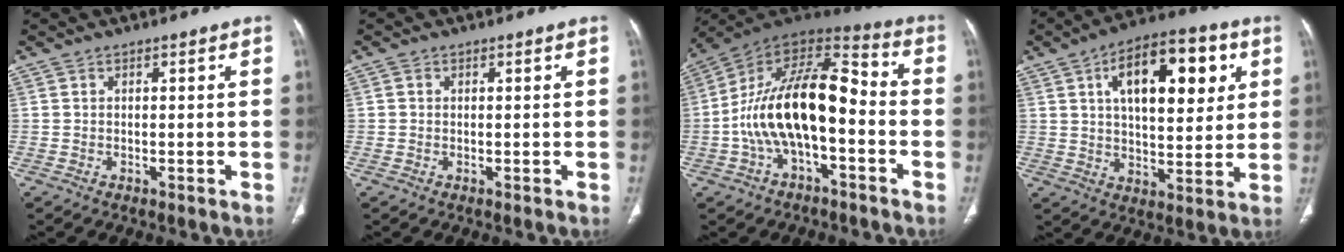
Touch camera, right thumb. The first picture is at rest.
{"total": 0.6, "force": [0.1, 0.6, 0.2], "torque": [-0.001, 0.002, 0.002]}
{"total": 19.7, "force": [-3.4, 9.5, 16.9], "torque": [-0.289, 0.061, -0.062]}
{"total": 18.9, "force": [6.5, 9.1, 15.2], "torque": [-0.188, -0.003, 0.098]}